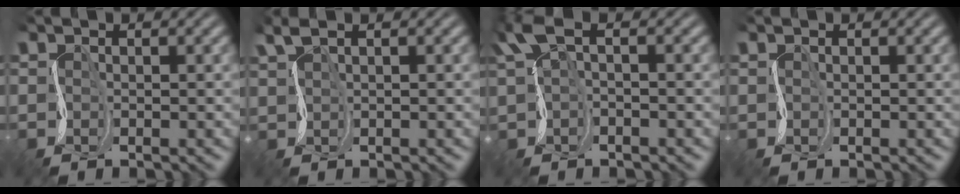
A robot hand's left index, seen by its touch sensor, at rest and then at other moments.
{"total": 2.3, "force": [1.6, 0.7, 1.5], "torque": [-0.041, 0.009, 0.034]}
{"total": 3.4, "force": [1.3, 1.4, 2.8], "torque": [-0.070, 0.006, 0.021]}
{"total": 0.0}